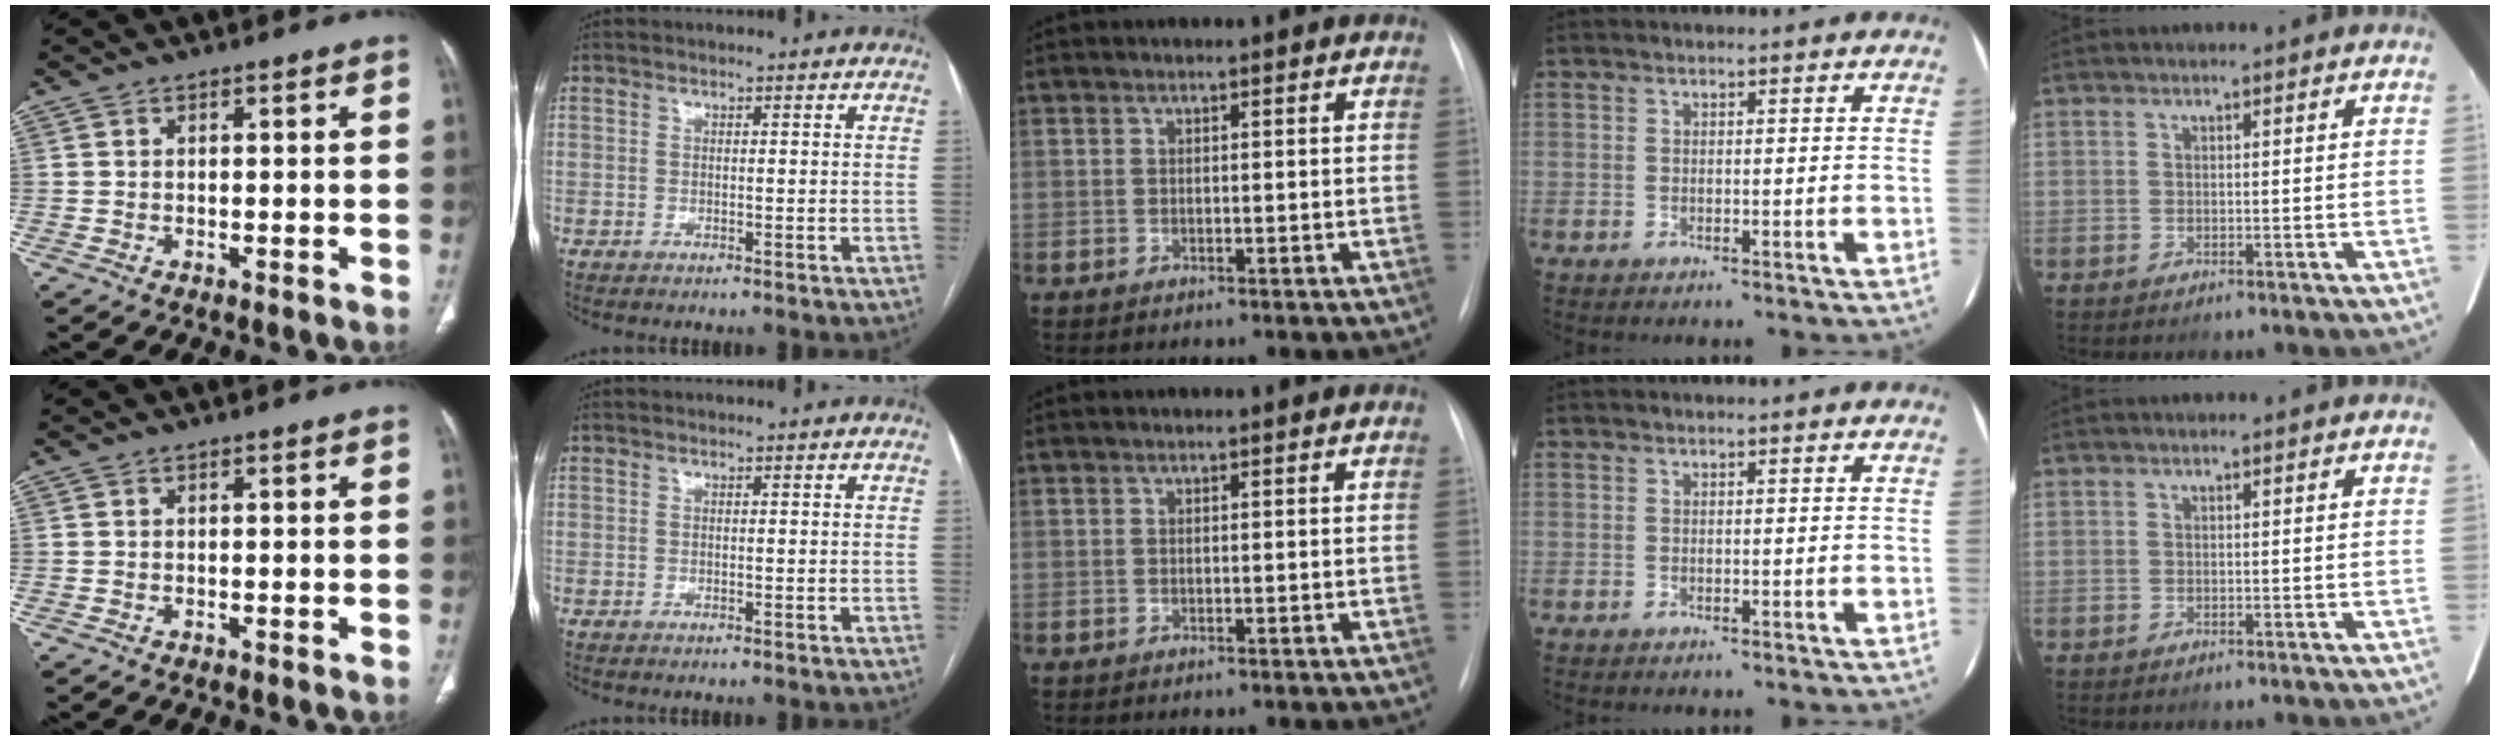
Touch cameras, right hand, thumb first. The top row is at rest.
{}